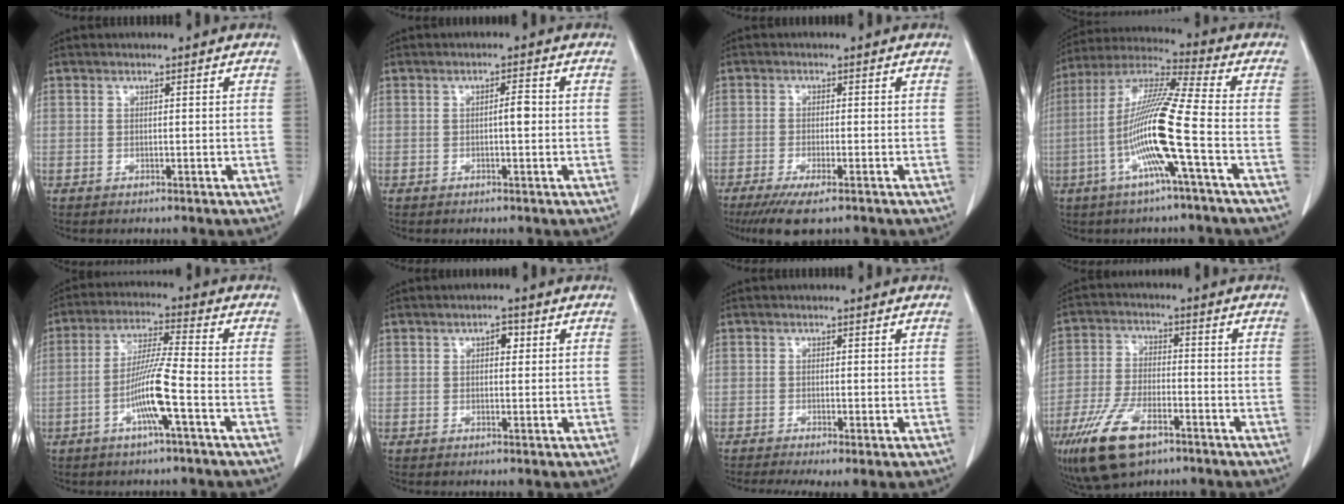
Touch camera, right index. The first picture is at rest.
{"total": 2.0, "force": [-0.1, 0.3, 1.9], "torque": [-0.031, 0.003, -0.003]}
{"total": 6.0, "force": [-4.2, 0.8, 4.3], "torque": [-0.072, -0.015, -0.065]}
{"total": 14.4, "force": [-4.2, -1.0, 13.8], "torque": [-0.277, 0.000, -0.091]}
{"total": 8.7, "force": [-3.2, -0.5, 8.1], "torque": [-0.160, -0.002, -0.062]}
{"total": 1.9, "force": [0.6, 1.0, 1.4], "torque": [-0.020, 0.007, 0.009]}
{"total": 3.8, "force": [-2.2, 0.9, 3.0], "torque": [-0.051, -0.014, -0.038]}
{"total": 11.8, "force": [-7.0, 4.7, 8.3], "torque": [-0.173, -0.012, -0.124]}